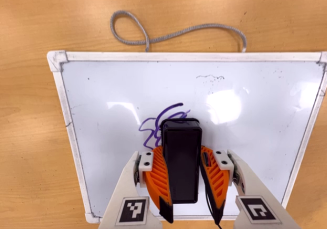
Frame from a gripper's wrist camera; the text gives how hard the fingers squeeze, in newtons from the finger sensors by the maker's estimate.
{"total": 15.2, "left": 16.5, "right": 14.0}